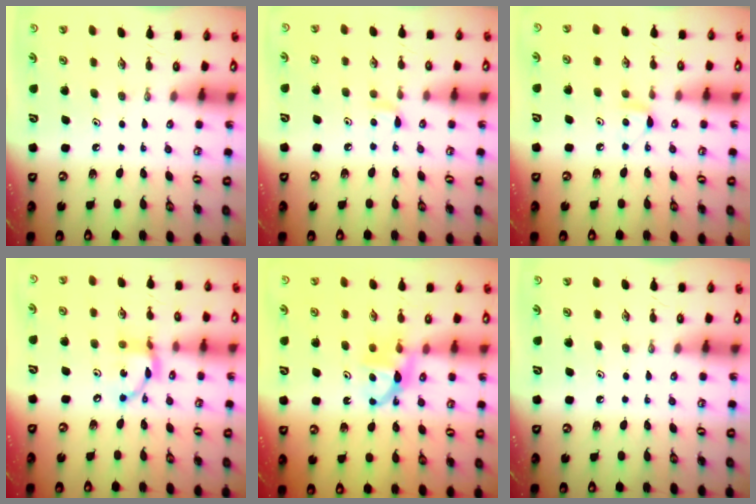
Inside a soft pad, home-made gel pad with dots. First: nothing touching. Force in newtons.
{"total": 5.6, "press": 5.6, "slide": 0.7}
{"total": 6.1, "press": 6.0, "slide": 0.8}
{"total": 12.2, "press": 12.2, "slide": 0.9}
{"total": 7.2, "press": 7.2, "slide": 0.2}
{"total": 0.0}